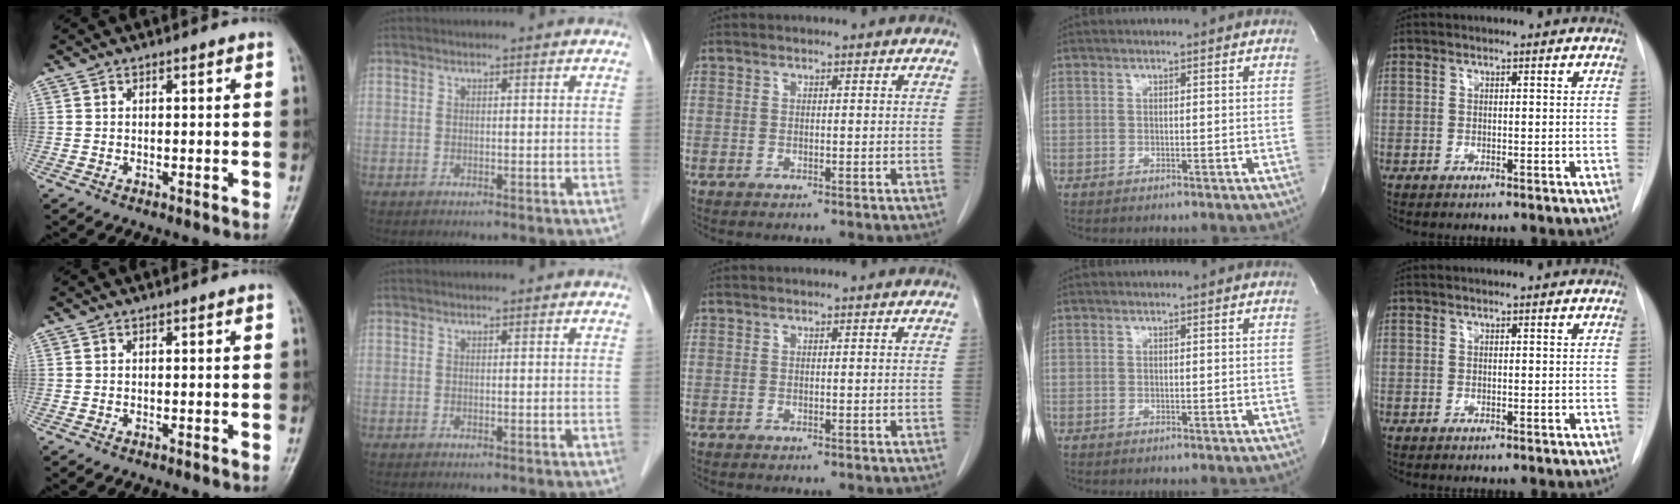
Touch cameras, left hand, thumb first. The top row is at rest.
{}